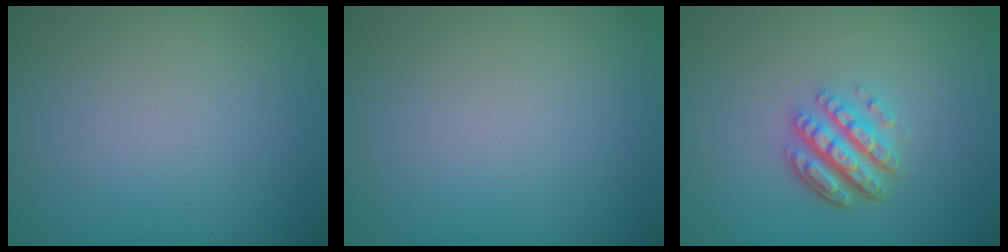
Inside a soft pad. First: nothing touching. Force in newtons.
{"total": 0.0}
{"total": 4.3, "press": 3.3, "slide": 2.8}